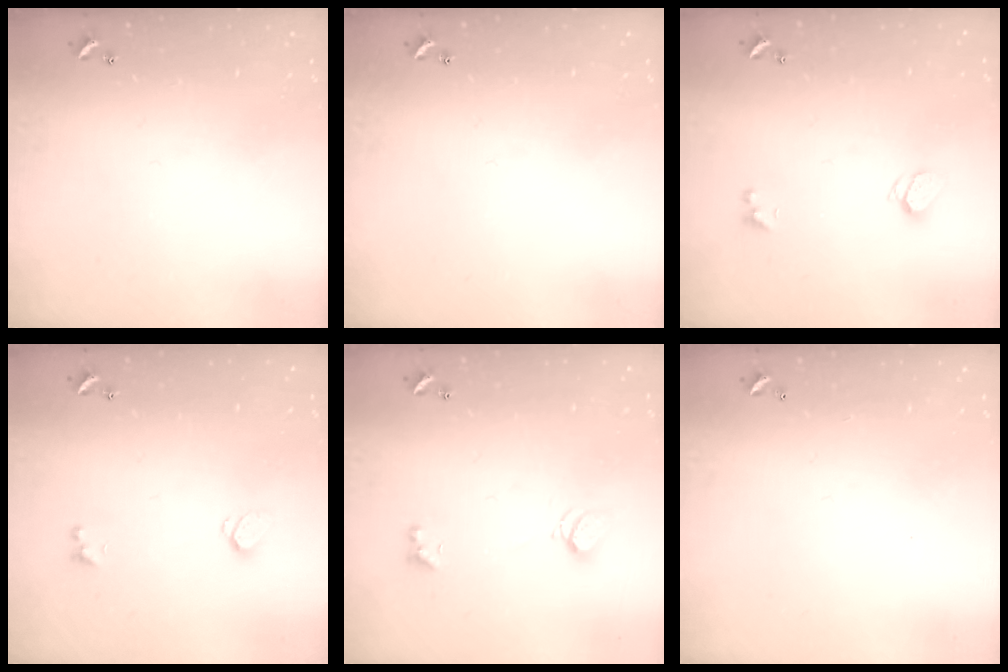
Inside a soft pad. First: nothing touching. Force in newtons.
{"total": 0.0}
{"total": 1.9, "press": 1.8, "slide": 0.4}
{"total": 0.8, "press": 0.6, "slide": 0.4}
{"total": 2.5, "press": 2.5, "slide": 0.6}
{"total": 2.9, "press": 2.9, "slide": 0.1}